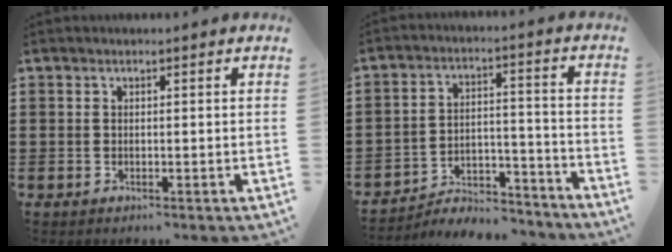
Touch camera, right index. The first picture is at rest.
{"total": 5.4, "force": [-5.2, 1.0, 0.9], "torque": [-0.013, 0.016, -0.103]}